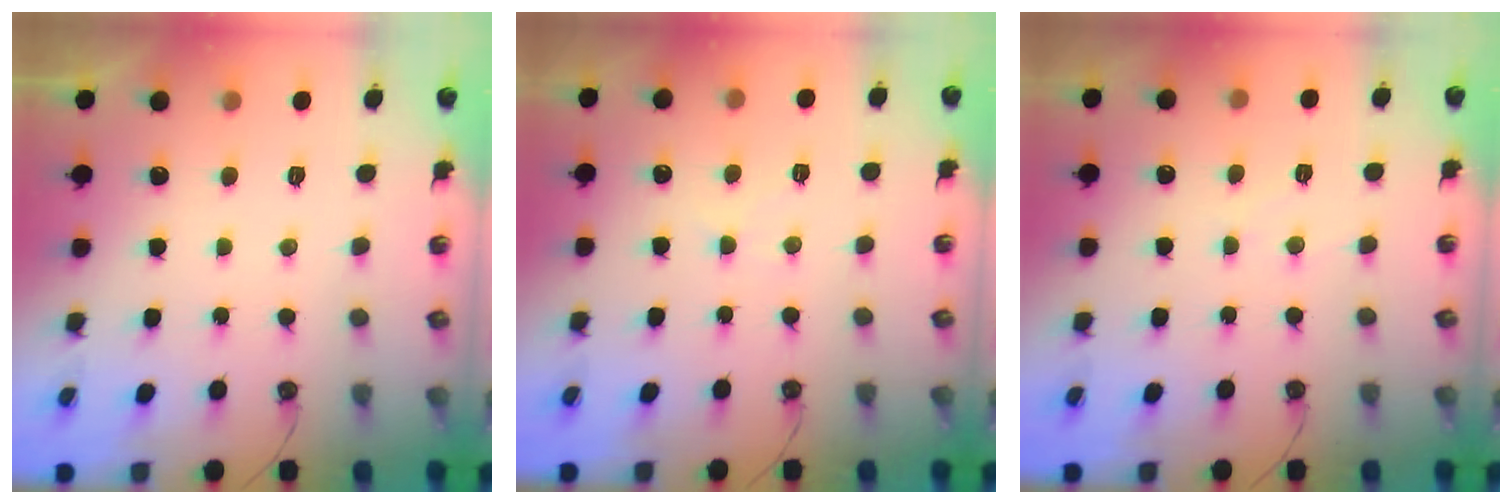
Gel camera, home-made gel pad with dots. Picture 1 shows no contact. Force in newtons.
{"total": 6.5, "press": 6.5, "slide": 1.0}
{"total": 4.5, "press": 4.4, "slide": 0.8}